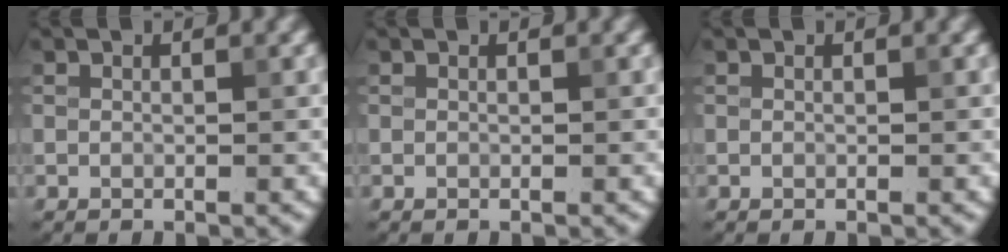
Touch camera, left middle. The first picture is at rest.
{"total": 0.0}
{"total": 0.0}